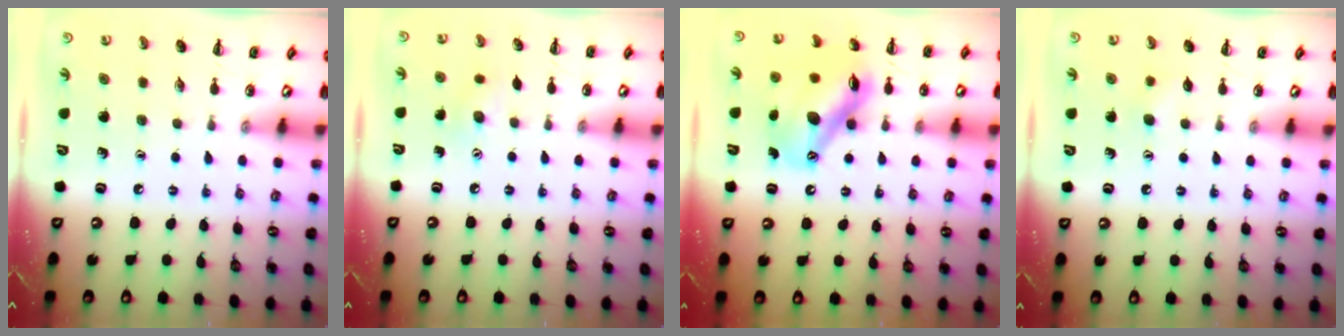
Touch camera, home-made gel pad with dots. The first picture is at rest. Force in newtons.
{"total": 5.8, "press": 5.7, "slide": 1.3}
{"total": 12.6, "press": 12.2, "slide": 3.3}
{"total": 4.4, "press": 4.3, "slide": 1.0}